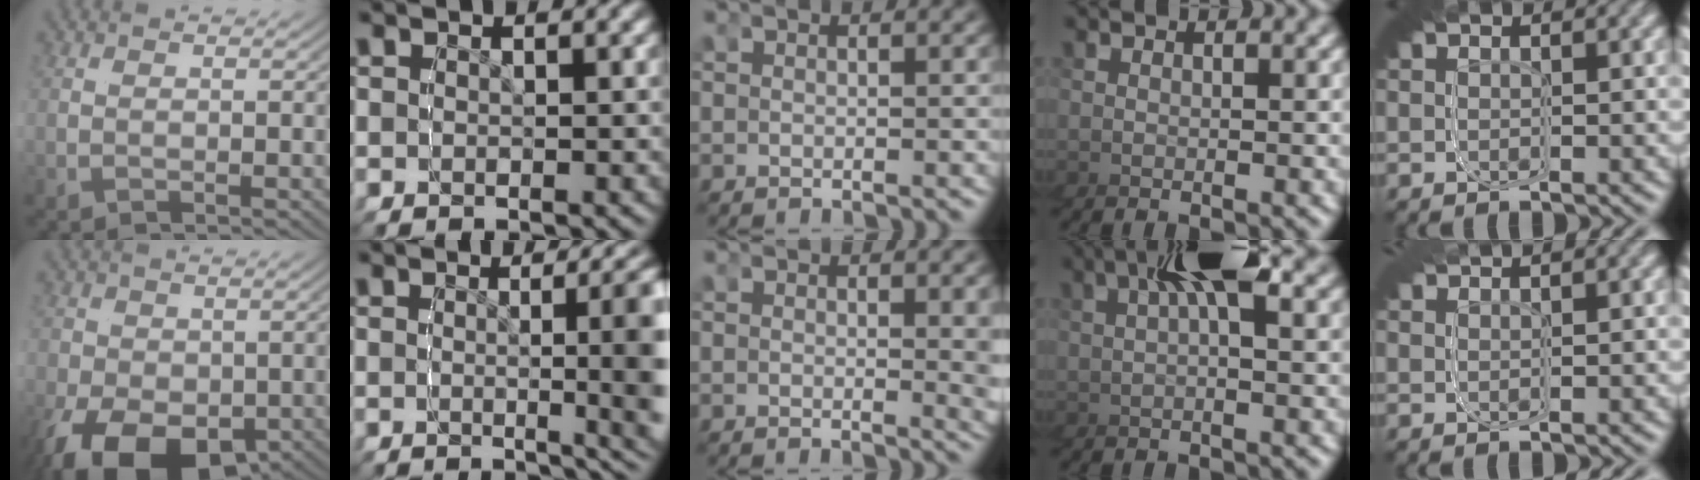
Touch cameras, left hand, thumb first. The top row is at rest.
{"thumb": {"total": 9.2, "force": [-3.1, 5.8, 6.5], "torque": [-0.134, -0.030, -0.037]}, "index": {"total": 2.7, "force": [0.0, -1.6, 2.2], "torque": [-0.009, 0.019, 0.000]}, "middle": {"total": 1.4, "force": [0.2, 0.1, 1.3], "torque": [-0.011, -0.008, 0.004]}, "ring": {"total": 5.2, "force": [1.6, 0.1, 5.0], "torque": [-0.106, 0.021, 0.019]}, "little": {"total": 1.5, "force": [1.0, 0.7, 0.8], "torque": [-0.033, 0.003, 0.016]}}